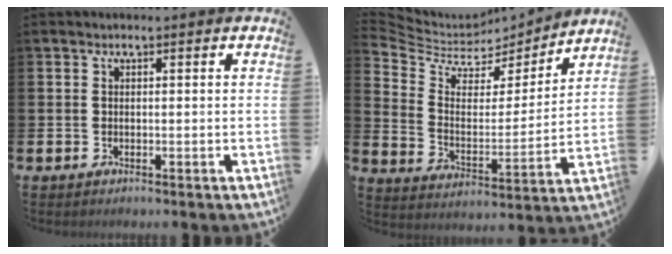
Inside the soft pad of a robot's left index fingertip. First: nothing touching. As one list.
[{"total": 5.7, "force": [4.8, 2.8, 1.2], "torque": [-0.061, -0.037, 0.078]}]